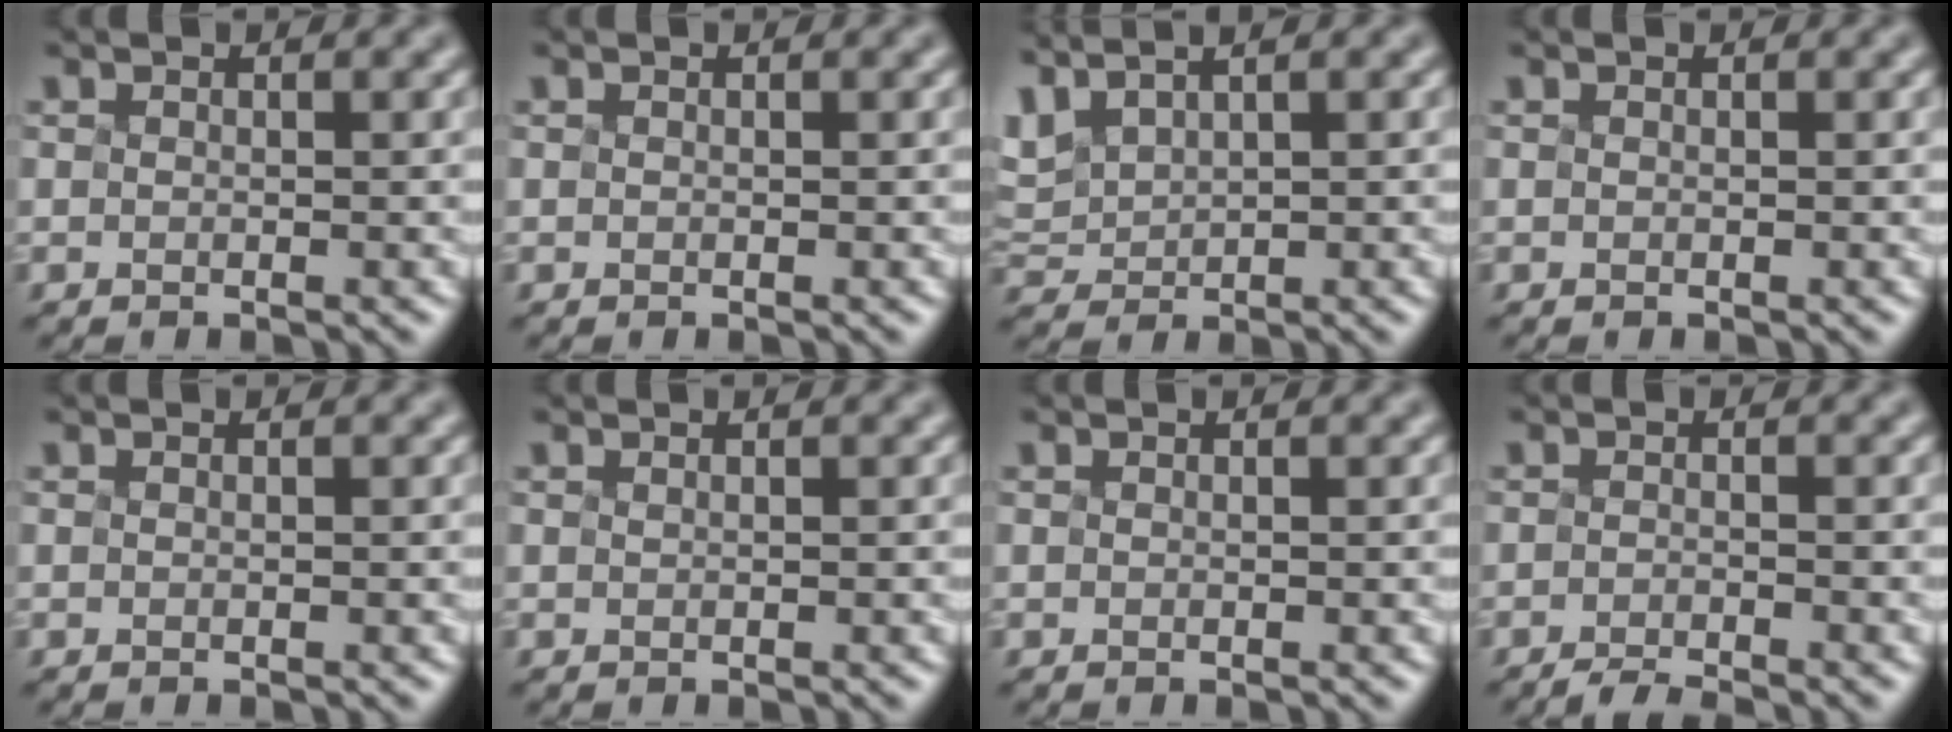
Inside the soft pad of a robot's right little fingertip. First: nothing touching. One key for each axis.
{"total": 0.0}
{"total": 3.1, "fx": 2.5, "fy": 0.9, "fz": 1.5, "tx": -0.062, "ty": 0.024, "tz": 0.069}
{"total": 0.0}
{"total": 0.0}
{"total": 0.5, "fx": 0.4, "fy": 0.3, "fz": 0.2, "tx": 0.001, "ty": 0.003, "tz": 0.006}
{"total": 0.0}
{"total": 2.0, "fx": -2.0, "fy": -0.2, "fz": 0.2, "tx": 0.001, "ty": -0.001, "tz": -0.030}